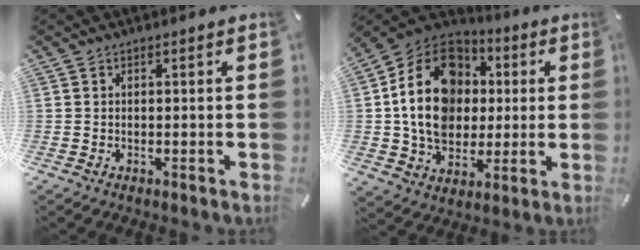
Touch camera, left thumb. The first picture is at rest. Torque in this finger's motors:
{"motor_torque": [2.52, 2.49, 2.24, -0.29, 0.27]}